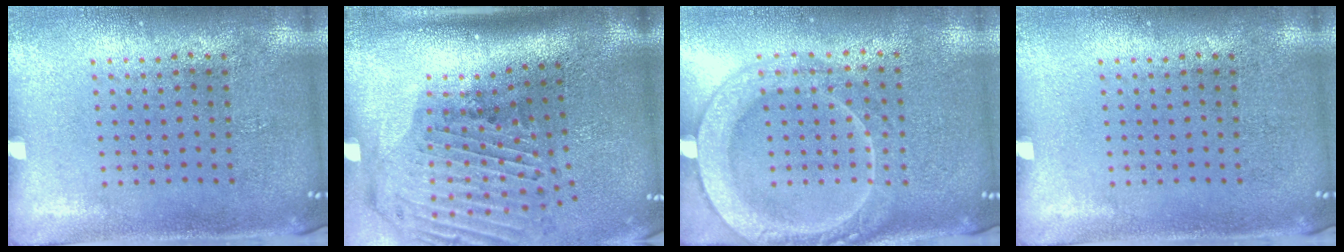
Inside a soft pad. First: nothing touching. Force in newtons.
{"total": 3.0, "press": 2.2, "slide": 2.1}
{"total": 2.0, "press": 1.9, "slide": 0.3}
{"total": 0.0}